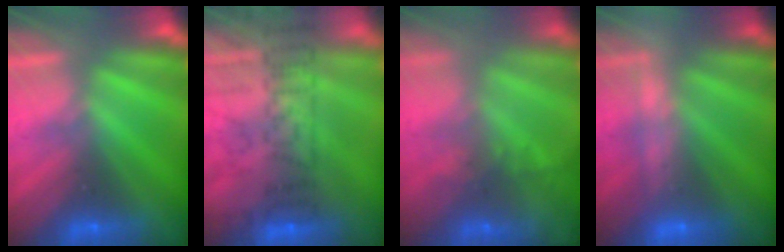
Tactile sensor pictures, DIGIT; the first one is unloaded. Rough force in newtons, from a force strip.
{"total": 13.2}
{"total": 9.2}
{"total": 2.3}